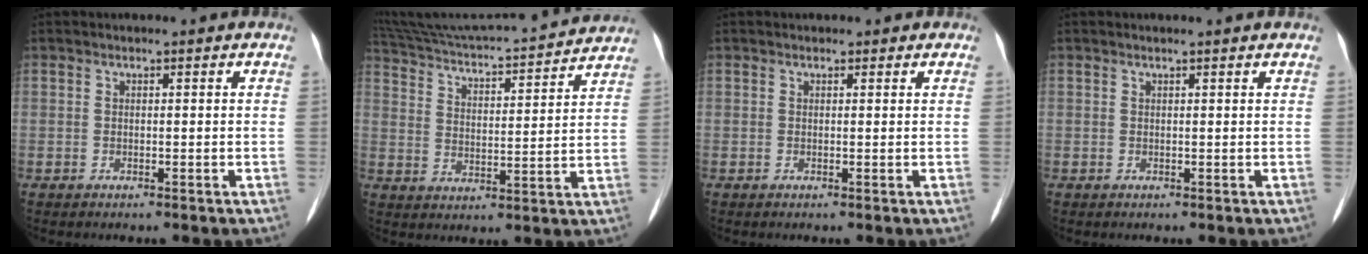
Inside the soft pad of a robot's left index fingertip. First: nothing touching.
{"total": 24.0, "force": [22.3, 2.4, 8.4], "torque": [-0.152, 0.000, 0.318]}
{"total": 1.1, "force": [0.8, 0.7, 0.2], "torque": [0.001, 0.002, 0.007]}
{"total": 1.6, "force": [1.5, 0.2, 0.5], "torque": [-0.015, 0.017, 0.017]}